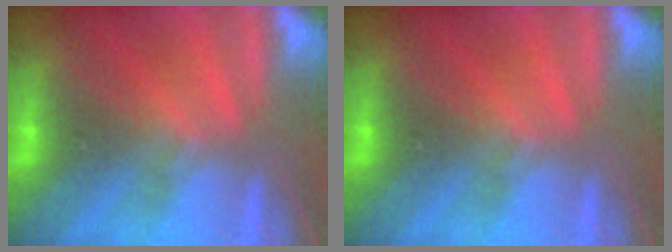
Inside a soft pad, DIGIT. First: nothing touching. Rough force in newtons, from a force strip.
{"total": 0.0}